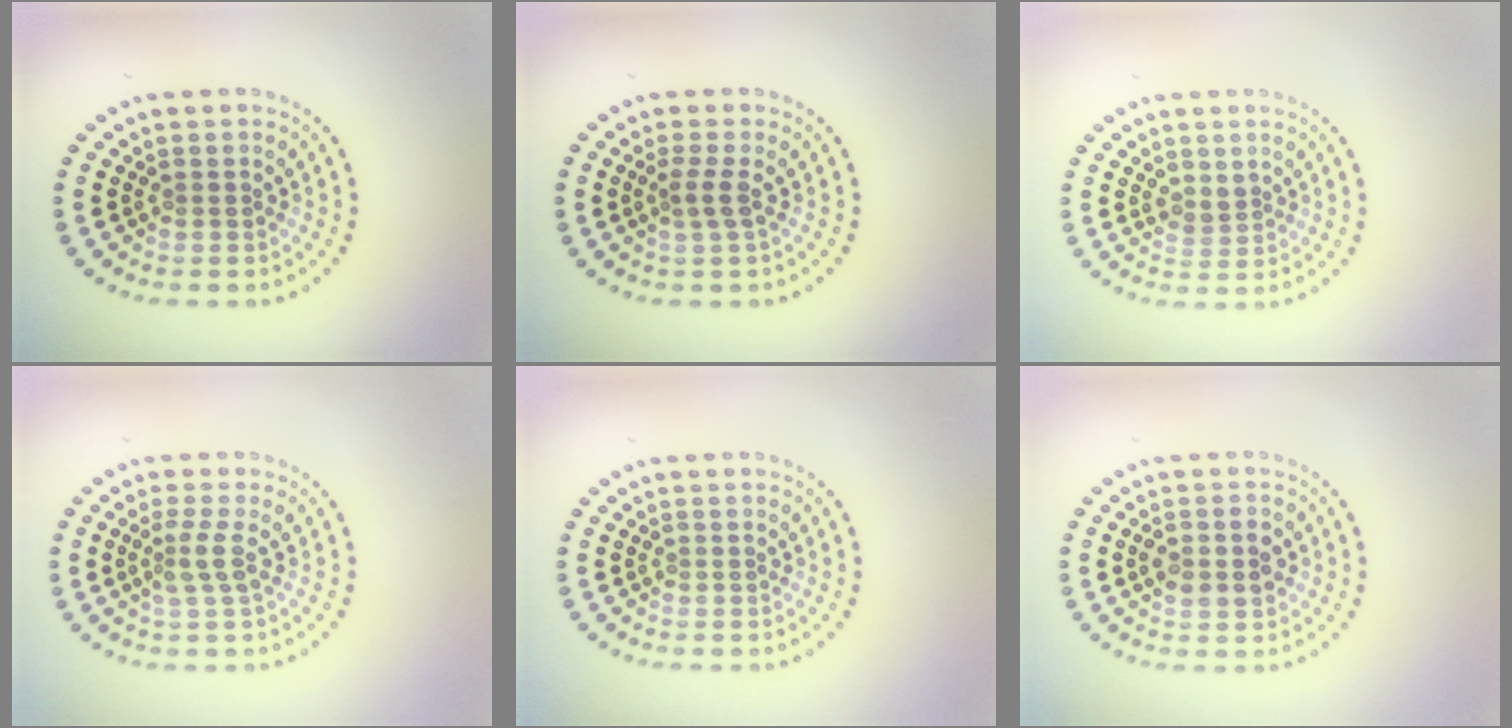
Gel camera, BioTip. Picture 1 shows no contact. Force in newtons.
{"total": 1.7, "press": 1.1, "slide": 1.2}
{"total": 1.2, "press": 0.9, "slide": 0.7}
{"total": 1.9, "press": 1.4, "slide": 1.3}
{"total": 0.0}
{"total": 2.6, "press": 2.6, "slide": 0.2}